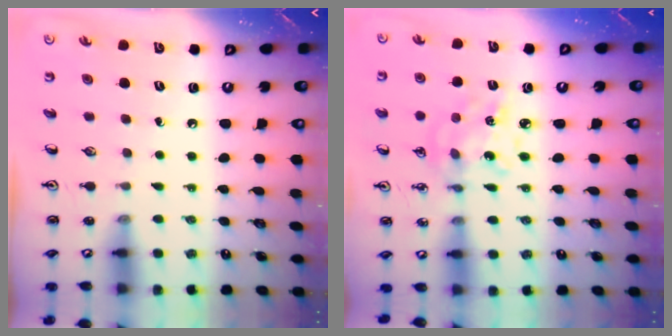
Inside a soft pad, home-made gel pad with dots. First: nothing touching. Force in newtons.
{"total": 7.1, "press": 7.1, "slide": 0.4}